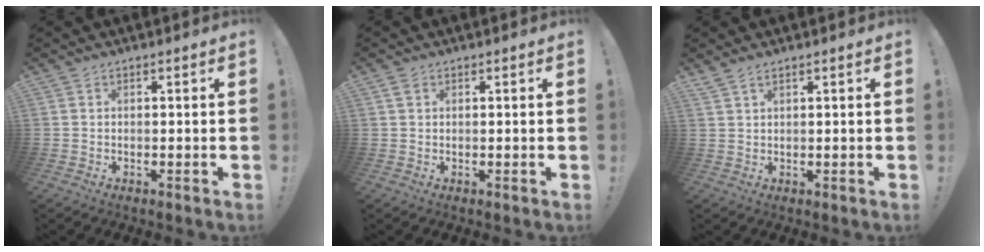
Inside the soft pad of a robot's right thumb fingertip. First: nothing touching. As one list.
[{"total": 1.4, "force": [0.9, 0.8, 0.8], "torque": [-0.013, -0.001, 0.015]}, {"total": 2.1, "force": [1.7, 0.6, 1.1], "torque": [-0.030, -0.007, 0.034]}]